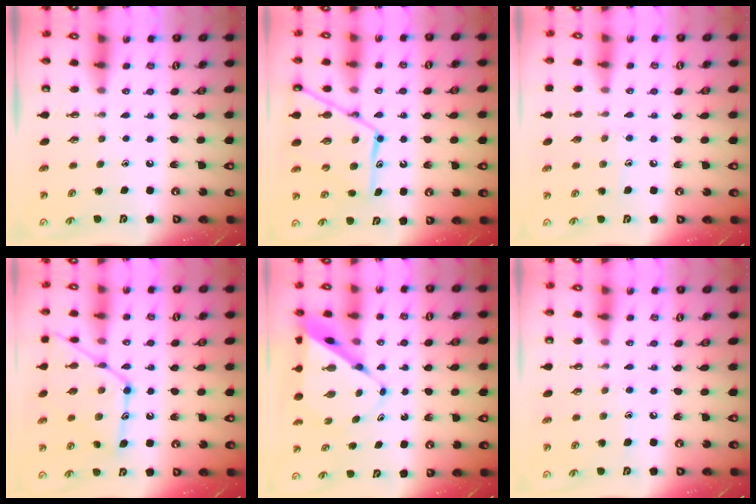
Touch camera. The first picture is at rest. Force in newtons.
{"total": 15.4, "press": 15.3, "slide": 1.5}
{"total": 6.5, "press": 6.5, "slide": 0.7}
{"total": 17.1, "press": 17.1, "slide": 1.3}
{"total": 9.2, "press": 9.2, "slide": 0.9}
{"total": 4.8, "press": 4.7, "slide": 0.5}